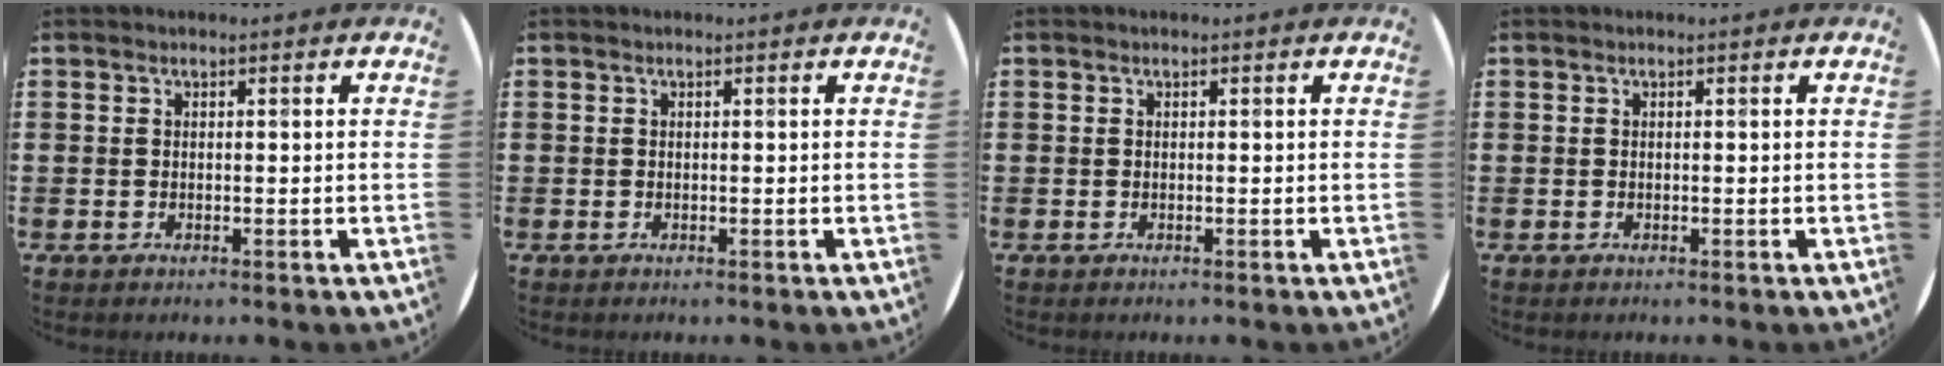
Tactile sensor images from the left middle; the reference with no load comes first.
{"total": 0.0}
{"total": 0.0}
{"total": 0.0}